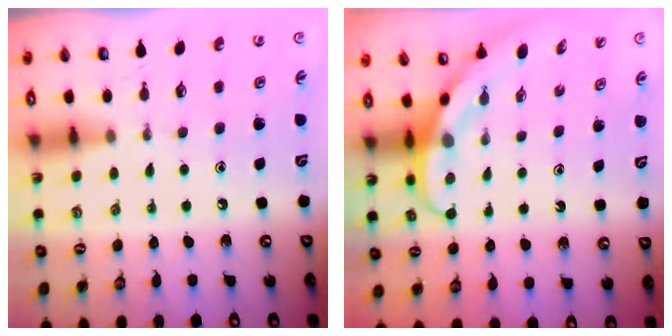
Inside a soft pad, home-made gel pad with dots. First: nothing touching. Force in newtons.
{"total": 3.8, "press": 3.8, "slide": 0.3}